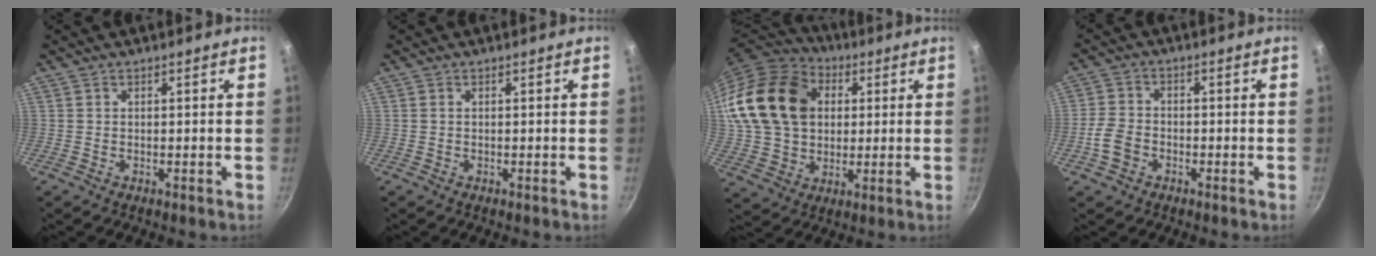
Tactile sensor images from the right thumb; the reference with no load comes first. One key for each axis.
{"total": 0.0}
{"total": 22.4, "fx": 5.4, "fy": 16.8, "fz": 13.8, "tx": -0.251, "ty": 0.019, "tz": 0.099}
{"total": 5.0, "fx": -2.1, "fy": 3.6, "fz": 2.7, "tx": -0.052, "ty": 0.021, "tz": -0.046}